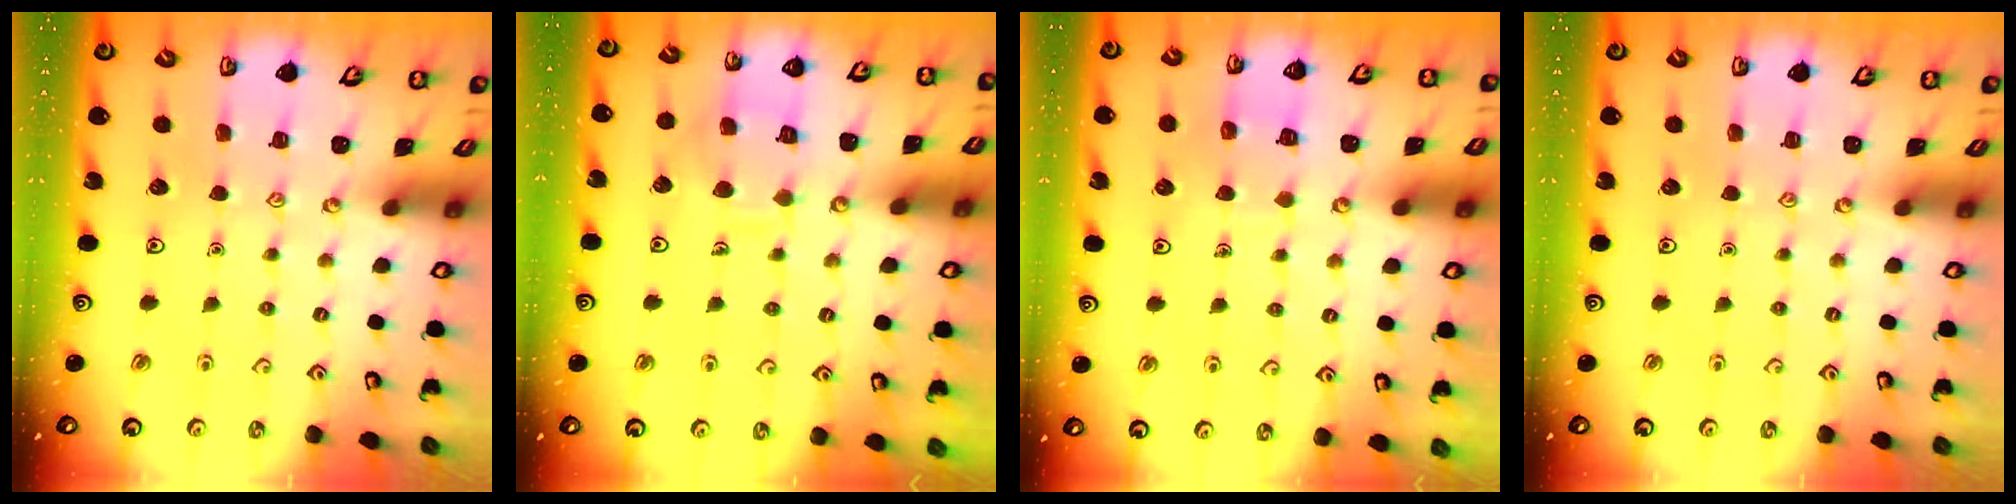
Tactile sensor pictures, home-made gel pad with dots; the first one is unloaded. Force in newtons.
{"total": 9.3, "press": 9.3, "slide": 0.8}
{"total": 5.3, "press": 5.3, "slide": 0.5}
{"total": 0.0}